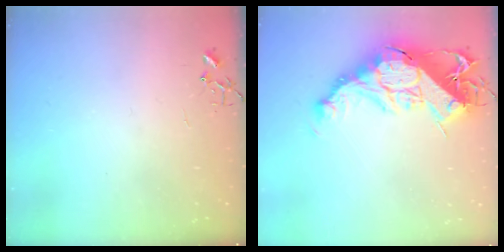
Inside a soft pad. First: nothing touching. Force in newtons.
{"total": 21.2, "press": 21.1, "slide": 2.3}